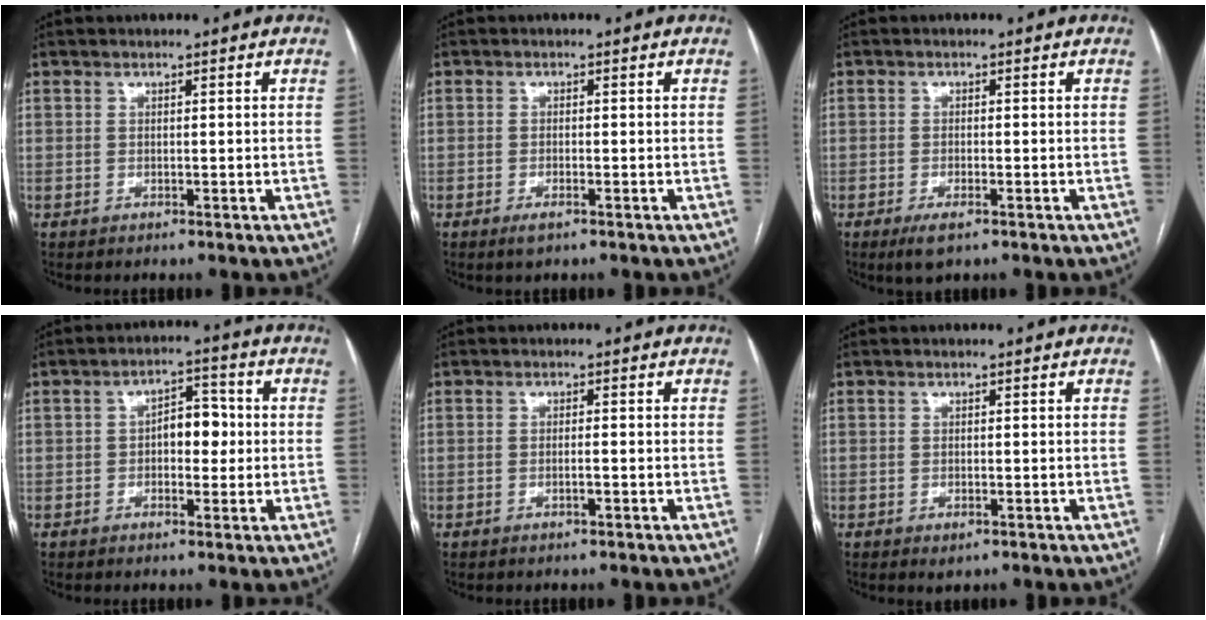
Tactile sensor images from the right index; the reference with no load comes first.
{"total": 1.7, "force": [-1.1, 0.4, 1.3], "torque": [-0.026, -0.002, -0.018]}
{"total": 3.1, "force": [-1.9, 0.8, 2.4], "torque": [-0.048, -0.005, -0.030]}
{"total": 5.5, "force": [-0.1, 3.0, 4.6], "torque": [-0.068, 0.019, -0.002]}
{"total": 1.1, "force": [-0.5, 0.1, 1.0], "torque": [-0.020, 0.000, -0.008]}
{"total": 1.3, "force": [-0.6, 0.6, 1.0], "torque": [-0.013, -0.002, -0.003]}